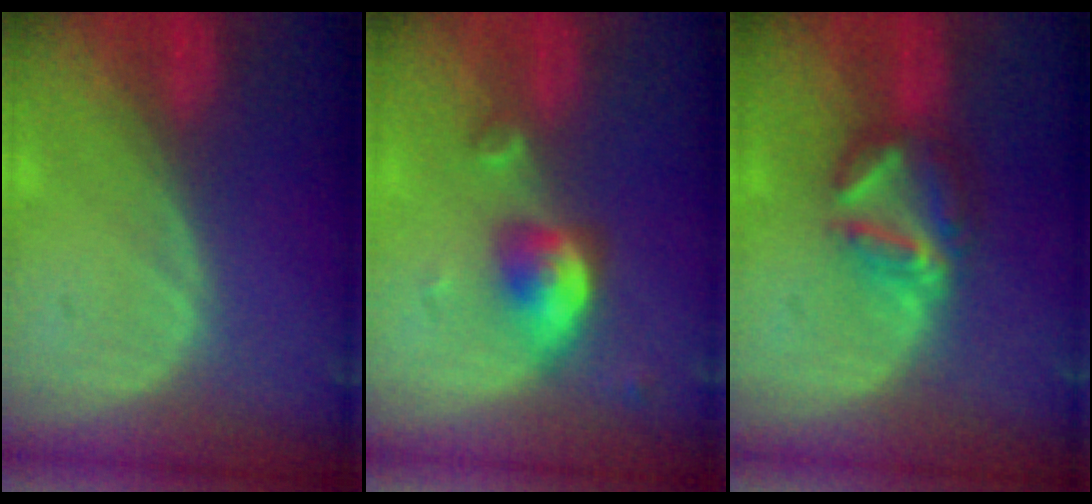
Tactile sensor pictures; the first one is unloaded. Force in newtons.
{"total": 5.0, "press": 4.7, "slide": 1.6}
{"total": 6.2, "press": 5.5, "slide": 2.8}